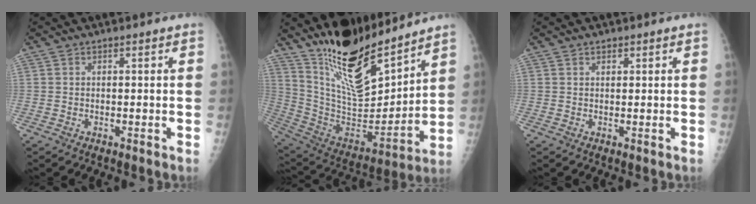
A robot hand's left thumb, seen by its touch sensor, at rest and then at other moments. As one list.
[{"total": 20.4, "force": [16.1, 6.3, 10.9], "torque": [-0.148, -0.111, 0.298]}, {"total": 0.9, "force": [0.6, 0.6, 0.4], "torque": [-0.001, -0.003, 0.008]}]